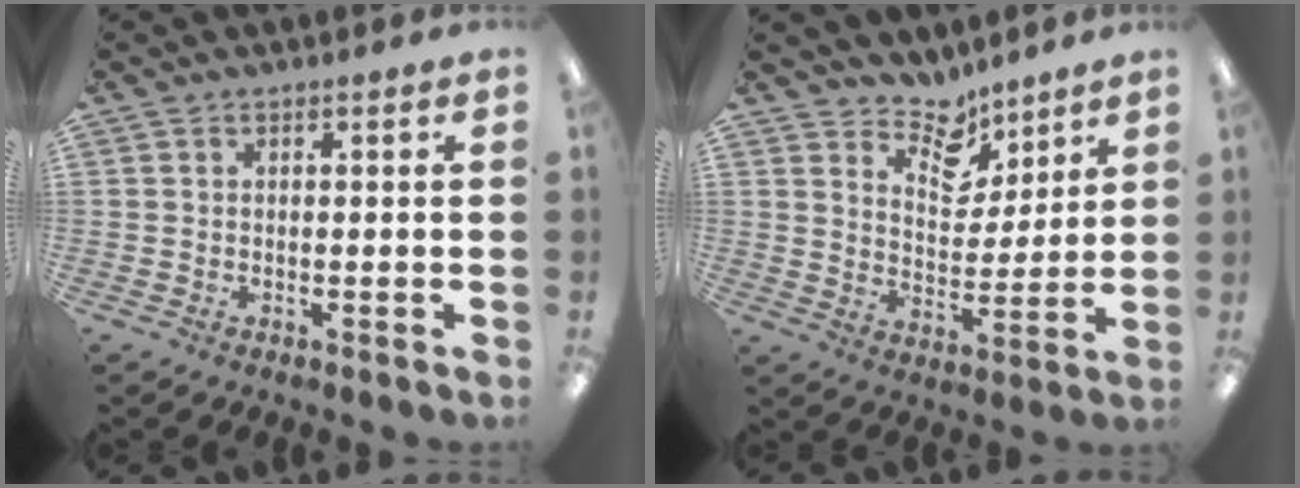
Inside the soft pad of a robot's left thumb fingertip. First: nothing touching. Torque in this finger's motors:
{"motor_torque": [0.02, -0.02, -0.06, -0.42, 0.00]}